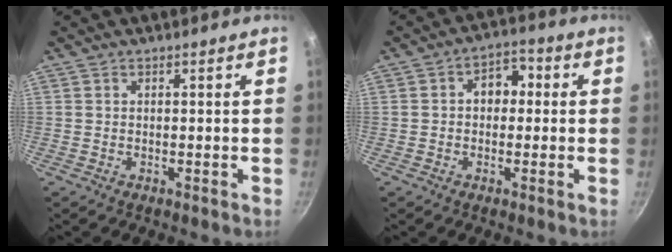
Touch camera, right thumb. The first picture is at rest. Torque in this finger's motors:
{"motor_torque": [0.62, 1.05, 0.39, 0.49, 0.00]}